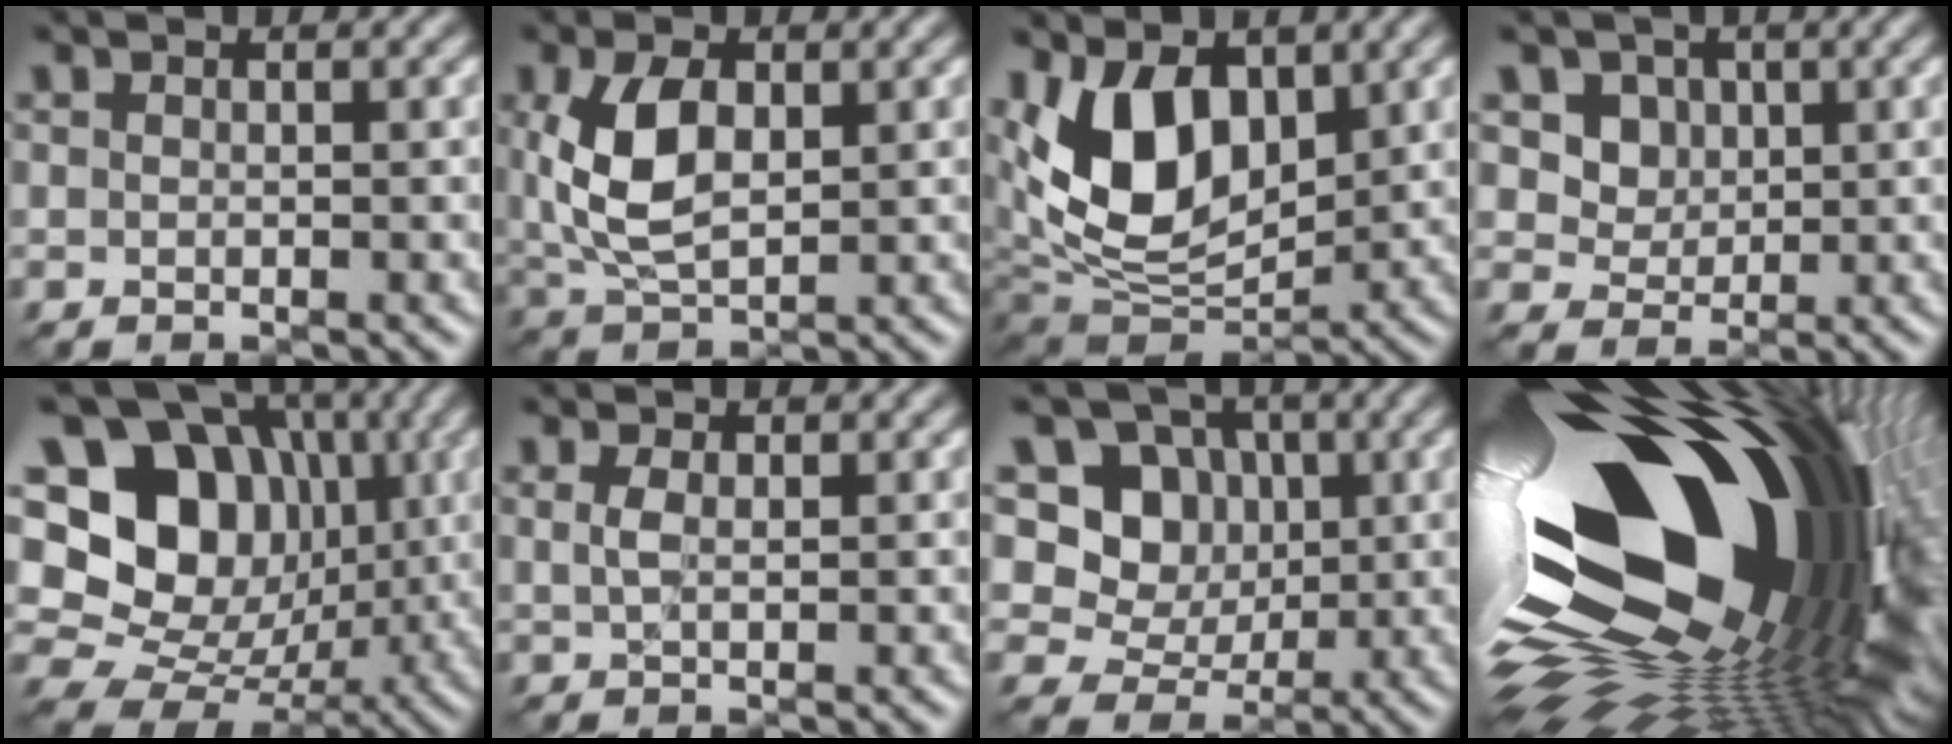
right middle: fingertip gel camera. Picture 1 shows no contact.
{"total": 6.2, "force": [0.9, 3.6, 5.0], "torque": [-0.113, 0.002, 0.019]}
{"total": 8.7, "force": [2.2, 5.4, 6.4], "torque": [-0.124, -0.016, 0.034]}
{"total": 5.1, "force": [2.0, 4.1, 2.2], "torque": [-0.054, -0.010, 0.040]}
{"total": 18.2, "force": [4.2, 15.1, 9.2], "torque": [-0.192, 0.055, 0.073]}
{"total": 1.2, "force": [0.4, 0.5, 1.0], "torque": [-0.027, -0.002, 0.008]}
{"total": 6.2, "force": [1.5, 5.5, 2.6], "torque": [-0.046, 0.000, 0.010]}
{"total": 22.3, "force": [1.9, 11.1, 19.2], "torque": [-0.332, -0.025, 0.007]}